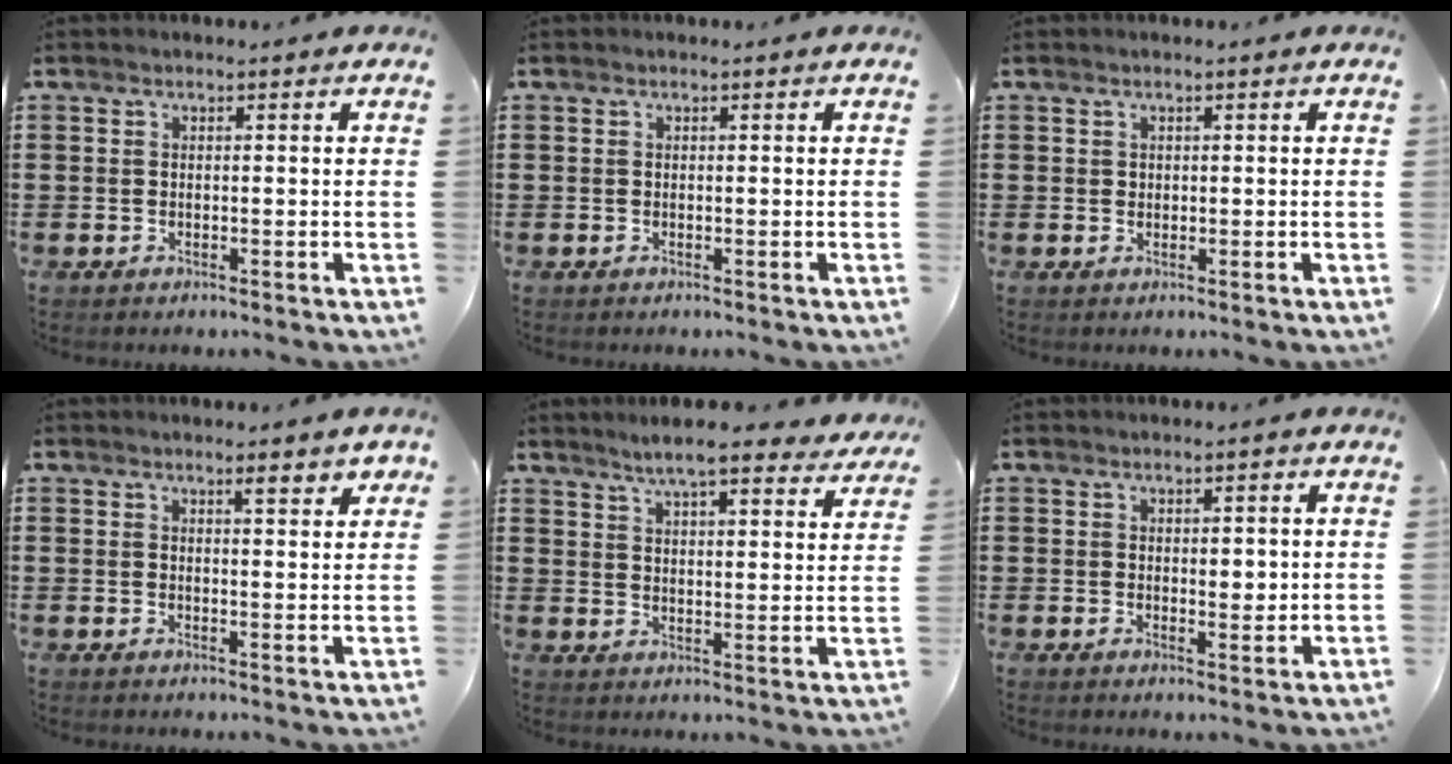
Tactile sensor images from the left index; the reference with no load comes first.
{"total": 0.0}
{"total": 0.6, "force": [0.3, 0.5, 0.2], "torque": [-0.005, 0.003, 0.005]}
{"total": 2.8, "force": [2.2, 0.5, 1.7], "torque": [-0.022, -0.004, 0.035]}
{"total": 7.2, "force": [6.3, 0.6, 3.4], "torque": [-0.078, -0.021, 0.109]}
{"total": 2.2, "force": [0.8, 1.2, 1.8], "torque": [-0.019, -0.001, 0.007]}